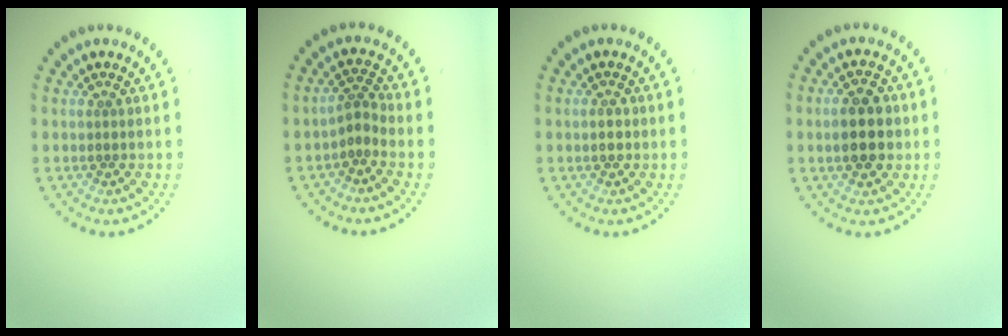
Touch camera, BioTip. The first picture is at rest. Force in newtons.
{"total": 1.9, "press": 1.2, "slide": 1.5}
{"total": 0.9, "press": 0.9, "slide": 0.0}
{"total": 4.3, "press": 4.3, "slide": 0.2}